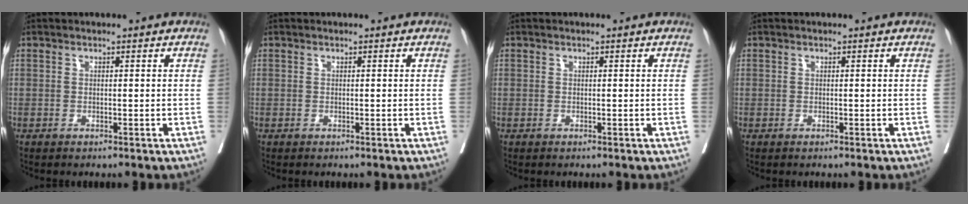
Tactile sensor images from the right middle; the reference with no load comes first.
{"total": 0.0}
{"total": 0.0}
{"total": 0.0}